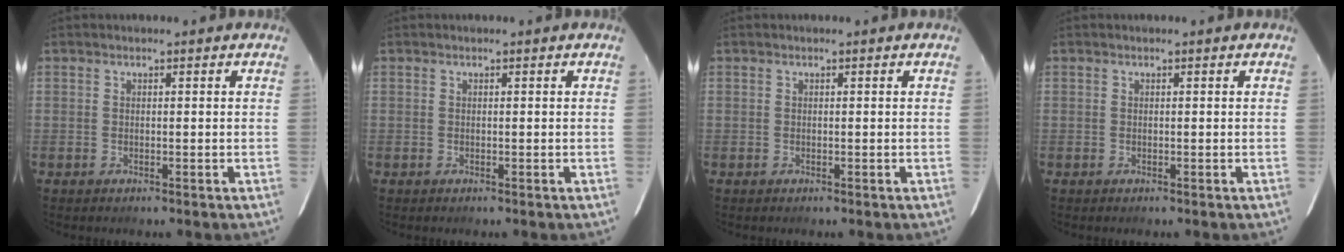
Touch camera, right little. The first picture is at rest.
{"total": 0.0}
{"total": 0.0}
{"total": 0.0}